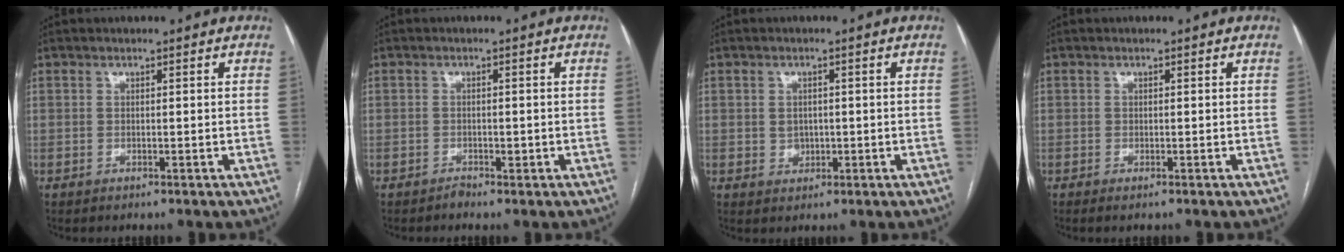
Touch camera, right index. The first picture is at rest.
{"total": 0.9, "force": [-0.7, 0.4, 0.4], "torque": [-0.003, 0.001, -0.011]}
{"total": 2.2, "force": [-0.1, 1.9, 1.1], "torque": [-0.017, 0.001, 0.004]}
{"total": 0.7, "force": [-0.5, 0.1, 0.5], "torque": [-0.009, -0.002, -0.008]}